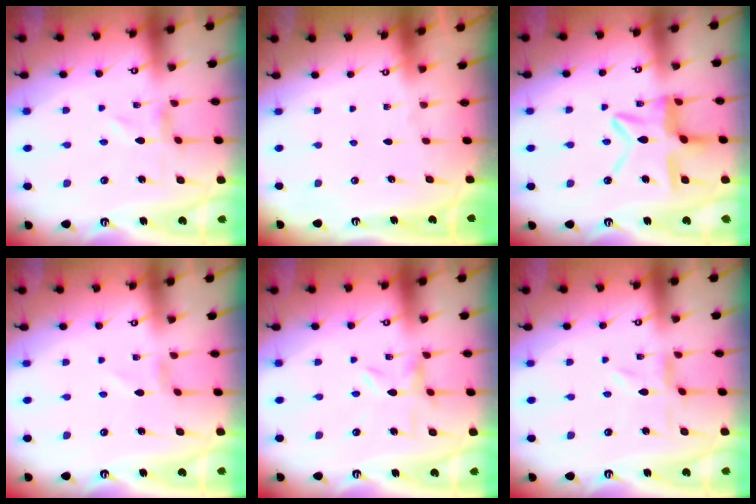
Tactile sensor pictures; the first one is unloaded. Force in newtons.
{"total": 0.0}
{"total": 11.5, "press": 11.5, "slide": 0.6}
{"total": 0.7, "press": 0.7, "slide": 0.2}
{"total": 0.8, "press": 0.8, "slide": 0.3}
{"total": 0.0}